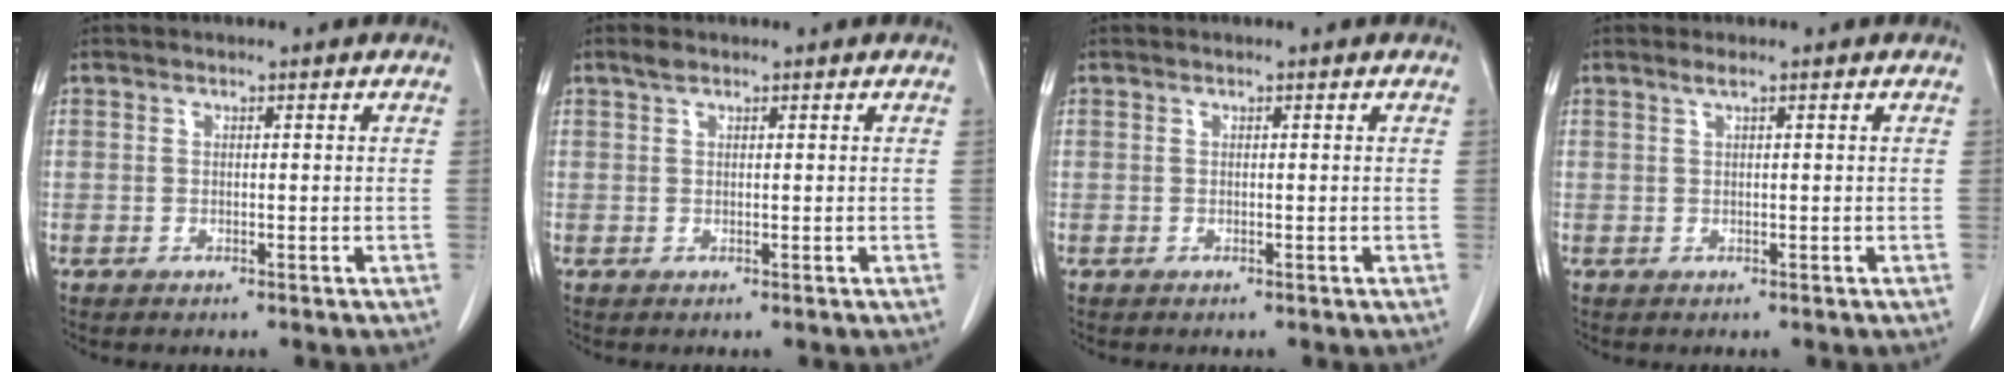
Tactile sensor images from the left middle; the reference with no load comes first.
{"total": 1.1, "force": [0.8, 0.4, 0.6], "torque": [-0.016, 0.009, 0.017]}
{"total": 0.0}
{"total": 0.9, "force": [0.5, -0.1, 0.7], "torque": [-0.020, 0.007, 0.013]}